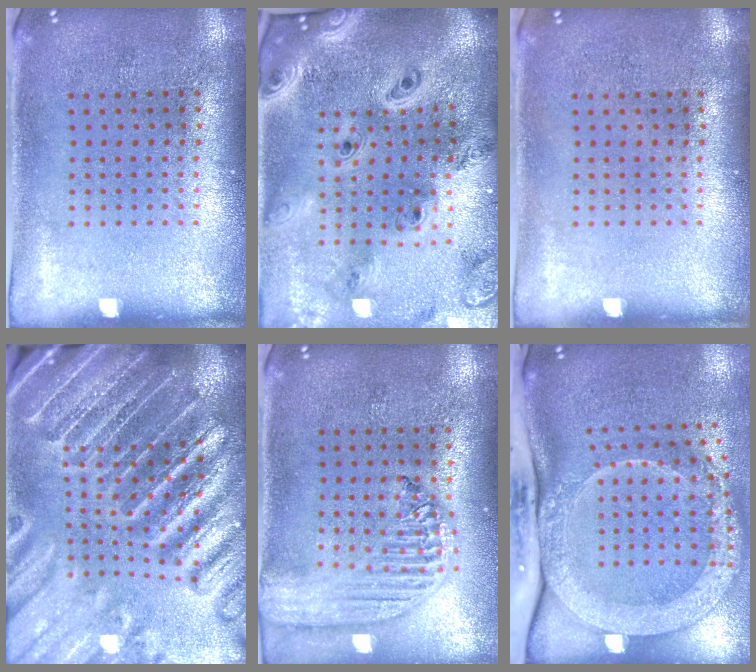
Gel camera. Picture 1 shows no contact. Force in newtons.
{"total": 3.9, "press": 3.0, "slide": 2.5}
{"total": 0.0}
{"total": 4.3, "press": 4.1, "slide": 1.4}
{"total": 2.3, "press": 1.9, "slide": 1.2}
{"total": 3.3, "press": 2.4, "slide": 2.3}